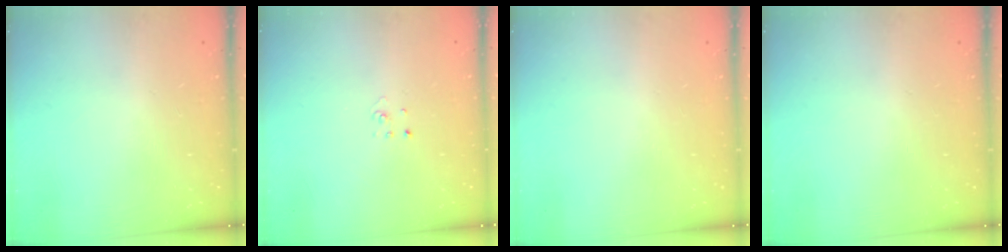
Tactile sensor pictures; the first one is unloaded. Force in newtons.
{"total": 2.1, "press": 2.1, "slide": 0.1}
{"total": 0.0}
{"total": 0.0}